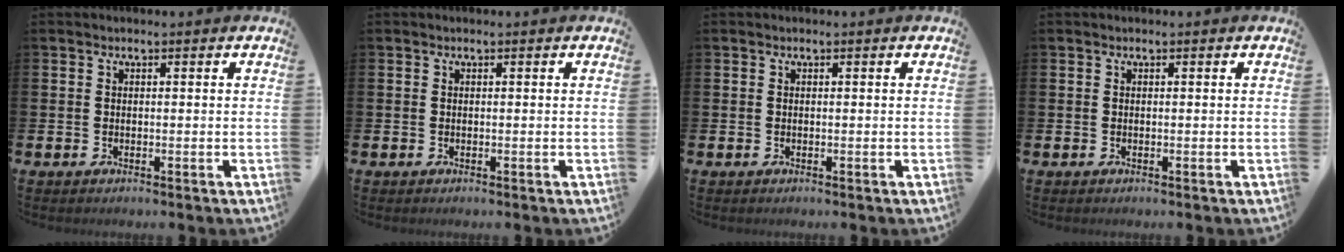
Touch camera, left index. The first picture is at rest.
{"total": 0.0}
{"total": 0.0}
{"total": 0.0}